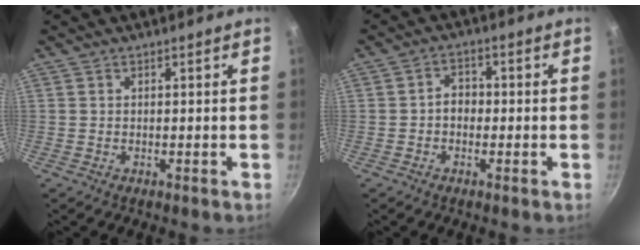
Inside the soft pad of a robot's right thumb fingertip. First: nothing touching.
{"total": 3.3, "force": [-0.6, 2.6, 2.0], "torque": [-0.012, 0.017, -0.019]}